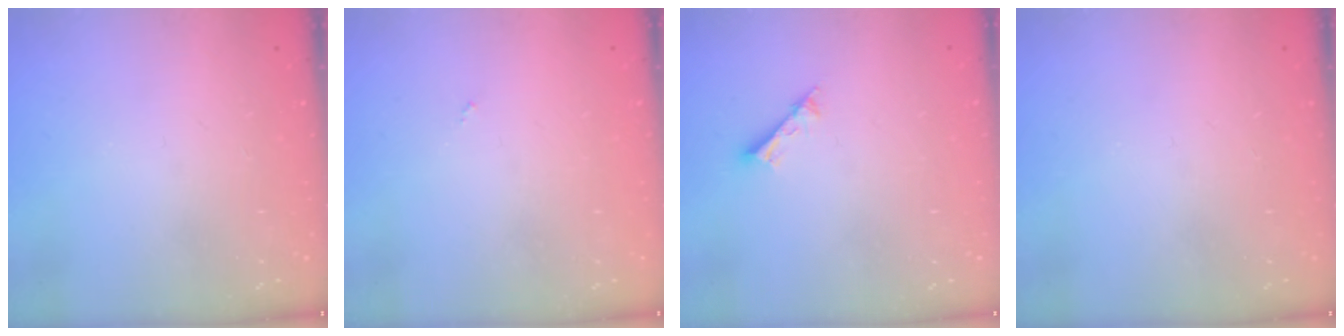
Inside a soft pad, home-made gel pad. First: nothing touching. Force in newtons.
{"total": 0.0}
{"total": 2.2, "press": 2.1, "slide": 0.4}
{"total": 0.0}